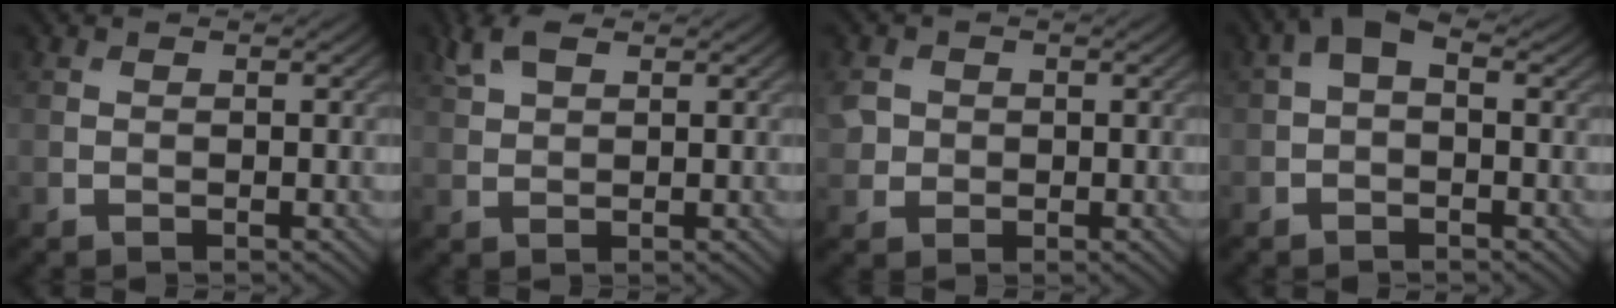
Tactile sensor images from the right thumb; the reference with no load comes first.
{"total": 3.8, "force": [2.3, 1.7, 2.4], "torque": [-0.063, 0.012, 0.047]}
{"total": 3.3, "force": [0.2, 3.0, 1.2], "torque": [-0.036, 0.000, 0.002]}
{"total": 2.9, "force": [0.3, 1.7, 2.4], "torque": [-0.049, 0.012, -0.003]}